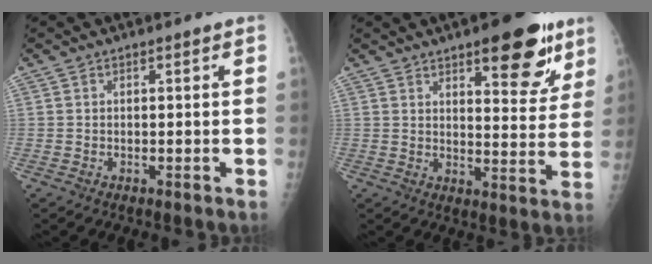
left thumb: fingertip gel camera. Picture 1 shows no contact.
{"total": 13.7, "force": [8.2, 5.2, 9.7], "torque": [-0.079, -0.042, 0.111]}